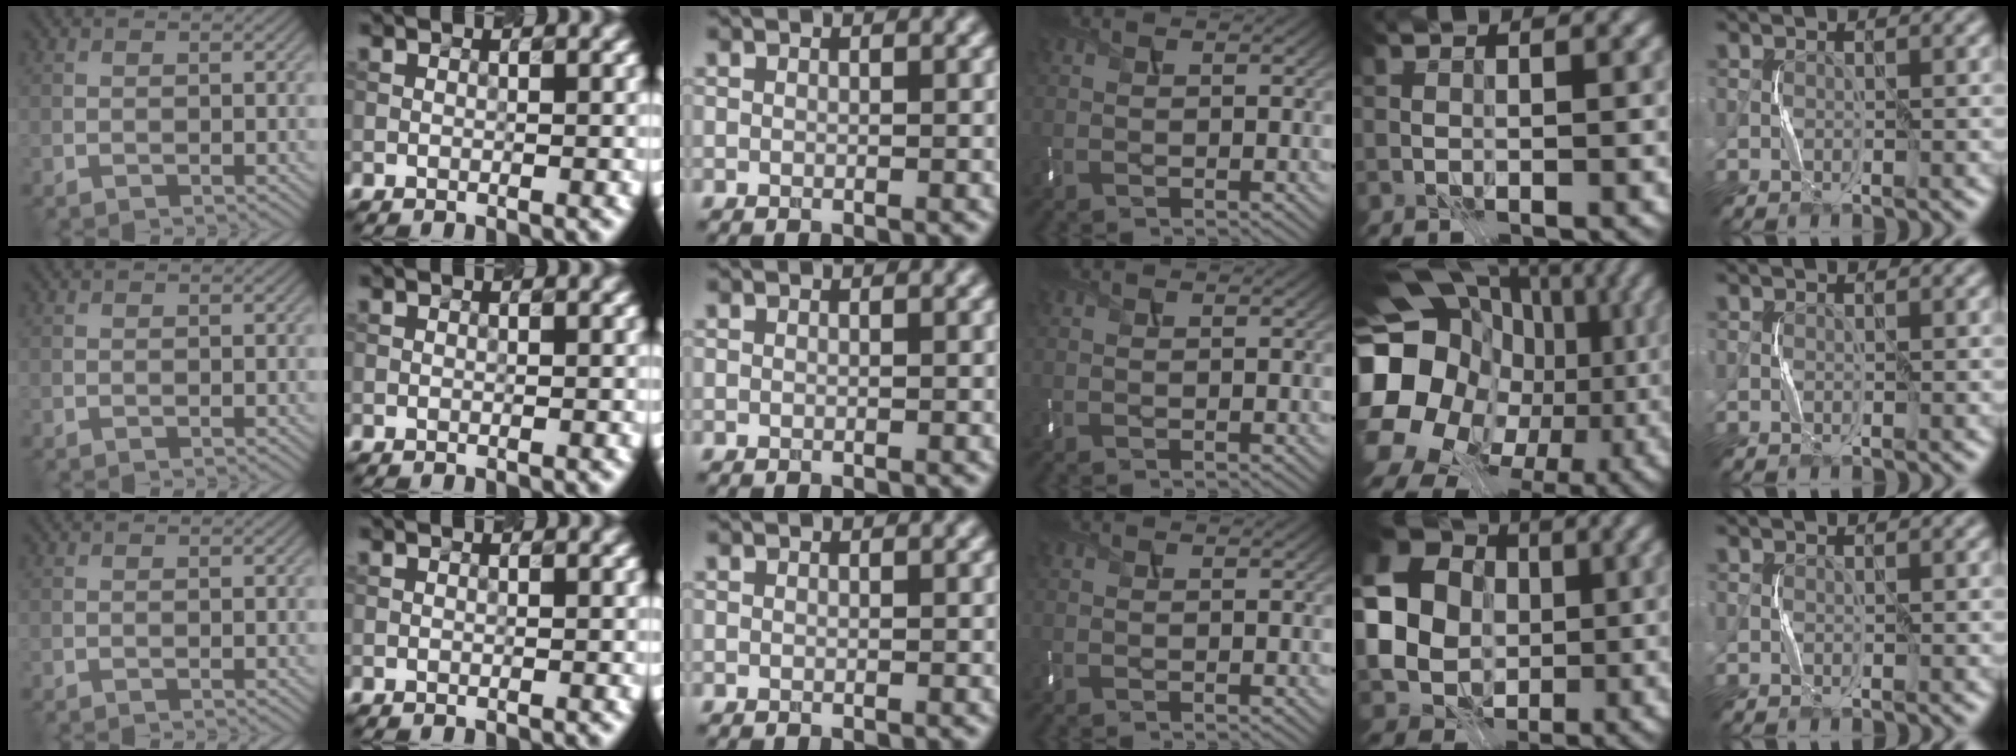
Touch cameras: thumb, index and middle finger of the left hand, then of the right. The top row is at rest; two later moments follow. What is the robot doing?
{"motion": "press", "object": "keyboard"}